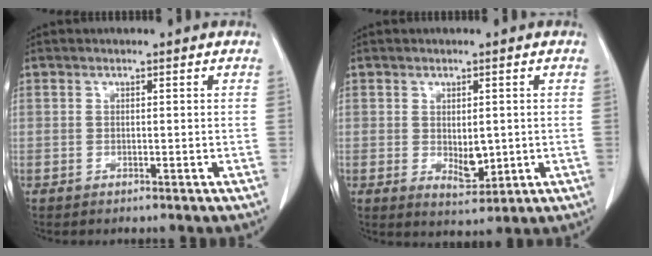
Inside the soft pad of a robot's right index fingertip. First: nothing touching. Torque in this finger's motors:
{"motor_torque": [0.37, 0.23, 0.24, 0.05]}